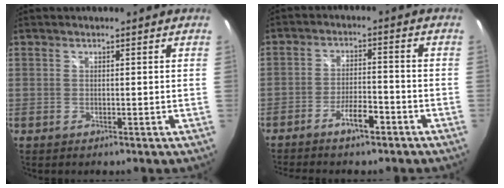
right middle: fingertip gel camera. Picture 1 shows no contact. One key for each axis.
{"total": 5.7, "fx": -4.2, "fy": 1.2, "fz": 3.6, "tx": -0.080, "ty": 0.004, "tz": -0.072}